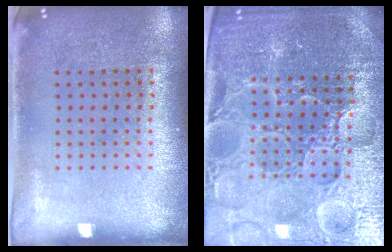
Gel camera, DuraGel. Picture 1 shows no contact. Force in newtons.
{"total": 5.5, "press": 5.1, "slide": 2.1}